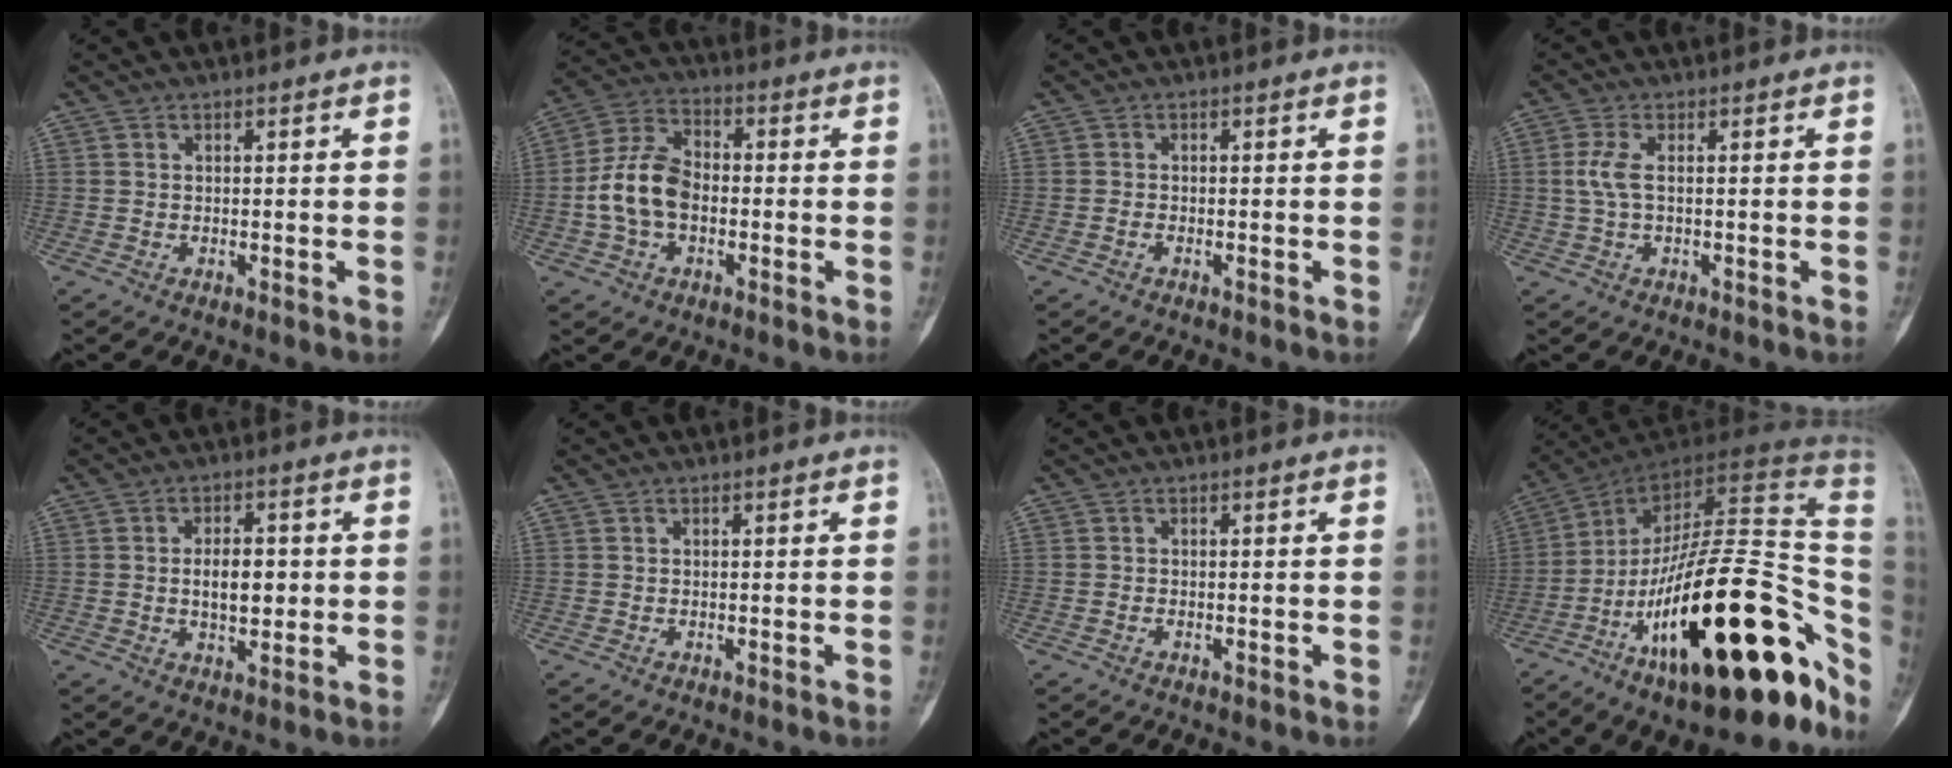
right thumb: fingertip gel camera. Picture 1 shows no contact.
{"total": 10.7, "force": [-1.6, 7.0, 7.9], "torque": [-0.150, 0.031, -0.039]}
{"total": 0.6, "force": [-0.4, 0.3, 0.3], "torque": [-0.003, 0.002, -0.009]}
{"total": 3.4, "force": [0.2, 1.2, 3.2], "torque": [-0.092, 0.004, 0.004]}
{"total": 6.5, "force": [0.1, 3.6, 5.4], "torque": [-0.067, 0.001, 0.003]}
{"total": 0.0}
{"total": 0.0}
{"total": 36.4, "force": [-11.4, 13.6, 31.8], "torque": [-0.390, 0.058, -0.179]}